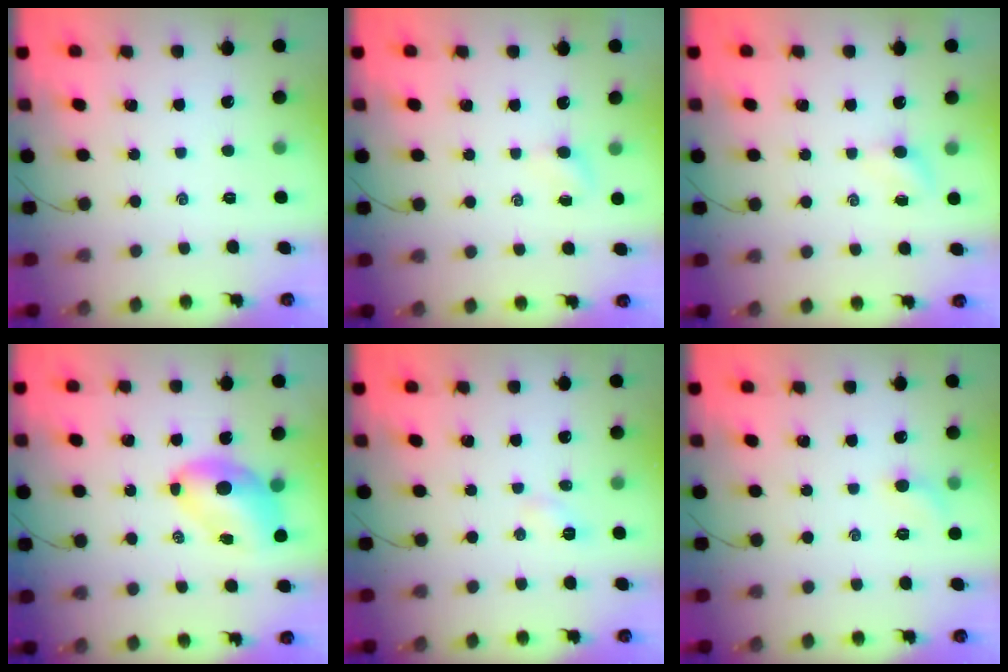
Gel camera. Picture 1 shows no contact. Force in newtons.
{"total": 2.9, "press": 2.7, "slide": 1.1}
{"total": 3.6, "press": 3.4, "slide": 1.1}
{"total": 7.3, "press": 7.2, "slide": 1.6}
{"total": 3.3, "press": 3.2, "slide": 1.1}
{"total": 5.2, "press": 5.0, "slide": 1.7}